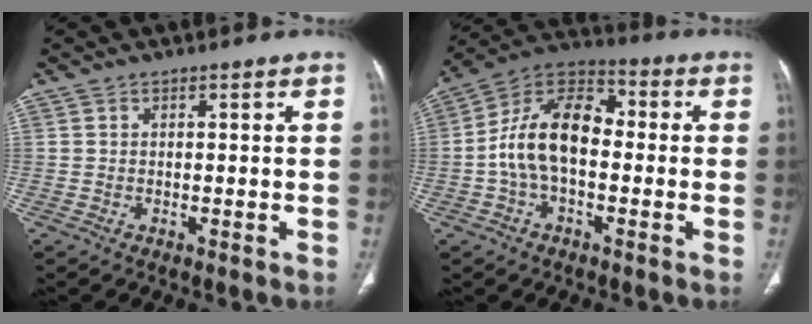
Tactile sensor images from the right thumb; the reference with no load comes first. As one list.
[{"total": 14.0, "force": [-1.1, 8.6, 11.1], "torque": [-0.189, 0.043, -0.030]}]